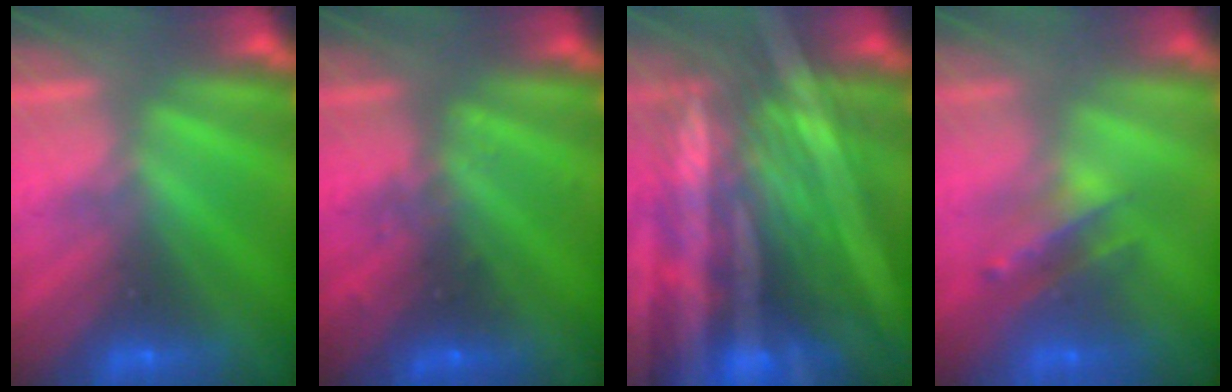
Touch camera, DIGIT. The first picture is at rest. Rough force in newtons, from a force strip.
{"total": 2.9}
{"total": 7.4}
{"total": 2.4}